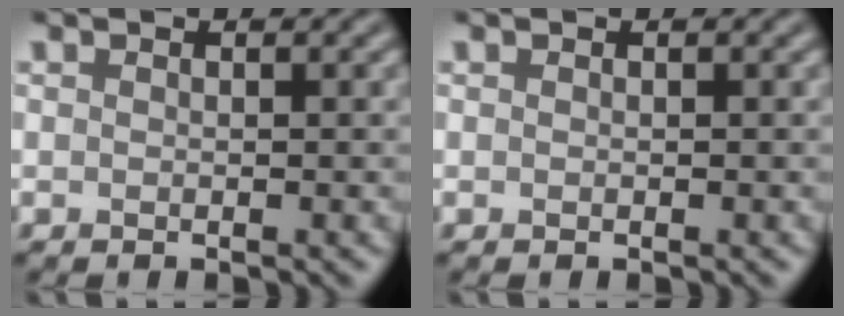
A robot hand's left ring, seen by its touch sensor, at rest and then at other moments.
{"total": 0.0}